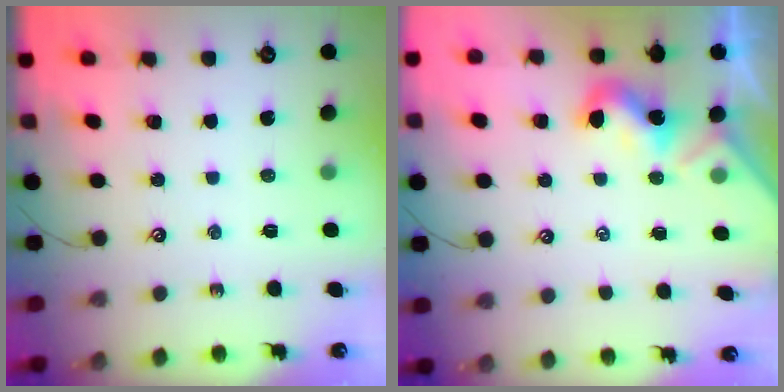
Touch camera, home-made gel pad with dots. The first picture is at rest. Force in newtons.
{"total": 1.8, "press": 1.8, "slide": 0.4}